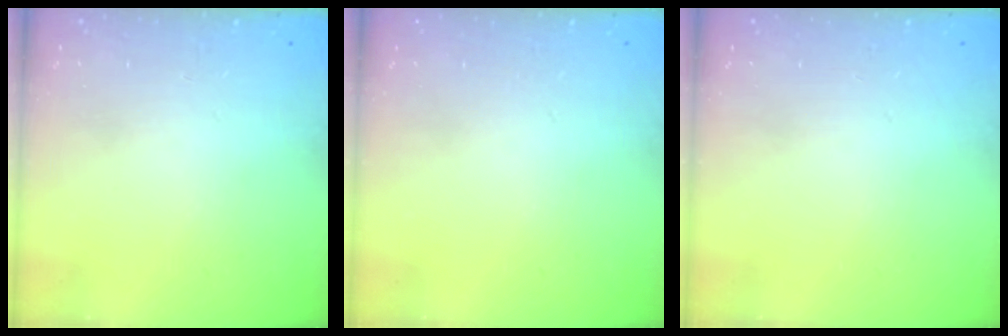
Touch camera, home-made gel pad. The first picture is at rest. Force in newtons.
{"total": 0.0}
{"total": 0.0}